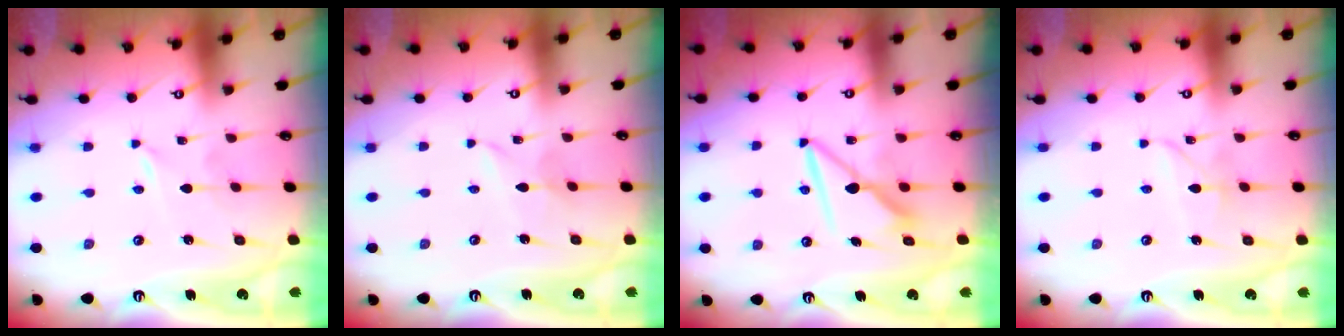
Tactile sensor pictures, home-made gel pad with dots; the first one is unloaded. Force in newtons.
{"total": 2.4, "press": 2.4, "slide": 0.2}
{"total": 7.9, "press": 7.9, "slide": 0.3}
{"total": 3.6, "press": 3.6, "slide": 0.4}